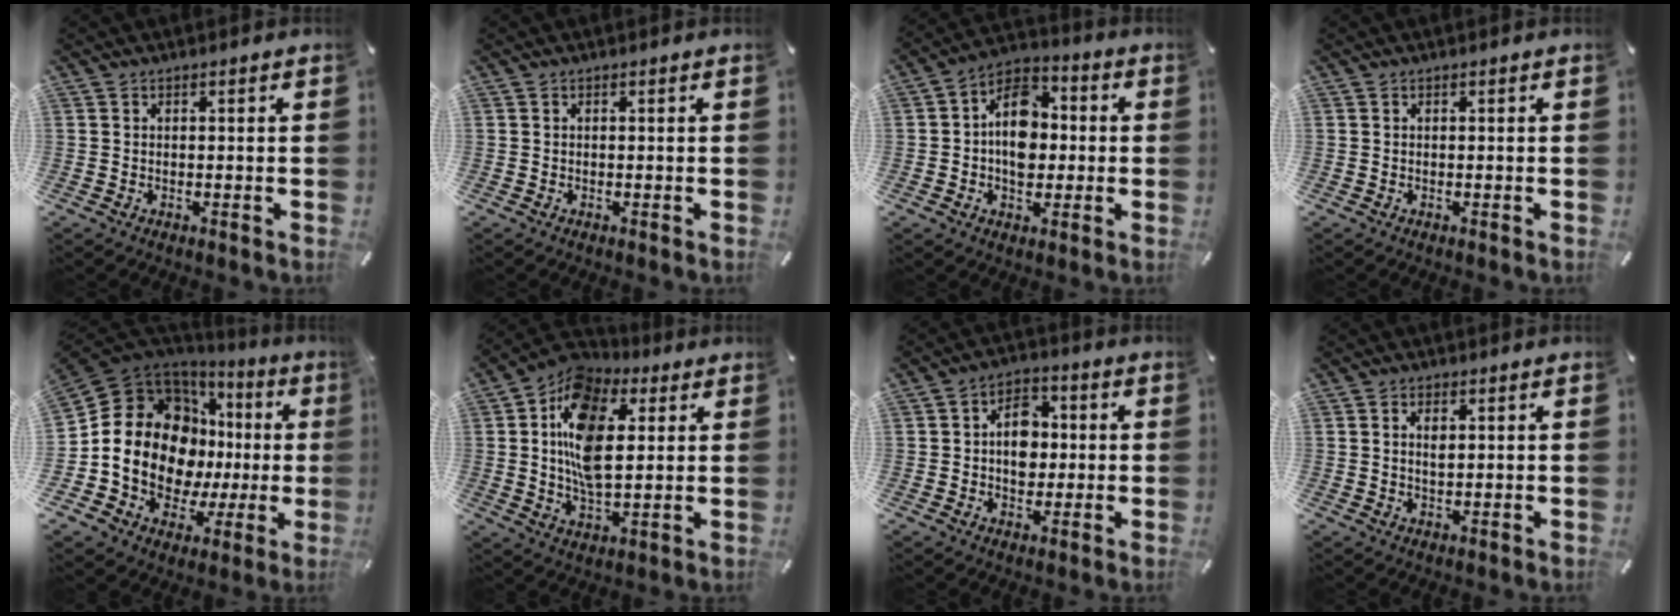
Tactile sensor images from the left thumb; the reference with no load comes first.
{"total": 0.0}
{"total": 11.4, "force": [-0.8, 8.7, 7.3], "torque": [-0.117, 0.014, -0.014]}
{"total": 0.0}
{"total": 20.4, "force": [2.5, 15.8, 12.7], "torque": [-0.237, -0.034, 0.050]}
{"total": 16.4, "force": [3.4, 10.2, 12.4], "torque": [-0.255, -0.002, 0.056]}
{"total": 8.3, "force": [-0.2, 6.5, 5.0], "torque": [-0.068, 0.008, -0.004]}
{"total": 2.7, "force": [0.7, 1.4, 2.2], "torque": [-0.040, 0.002, 0.010]}